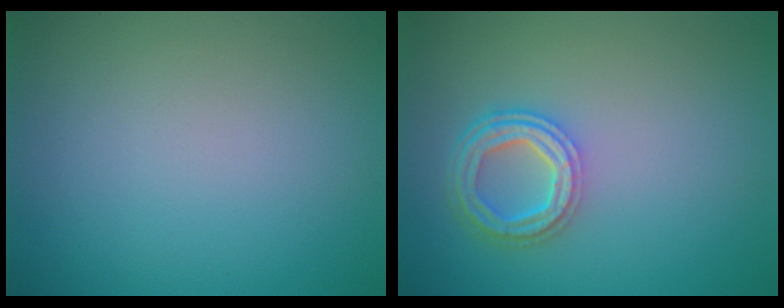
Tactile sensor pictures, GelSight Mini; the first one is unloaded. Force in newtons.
{"total": 4.3, "press": 3.3, "slide": 2.8}